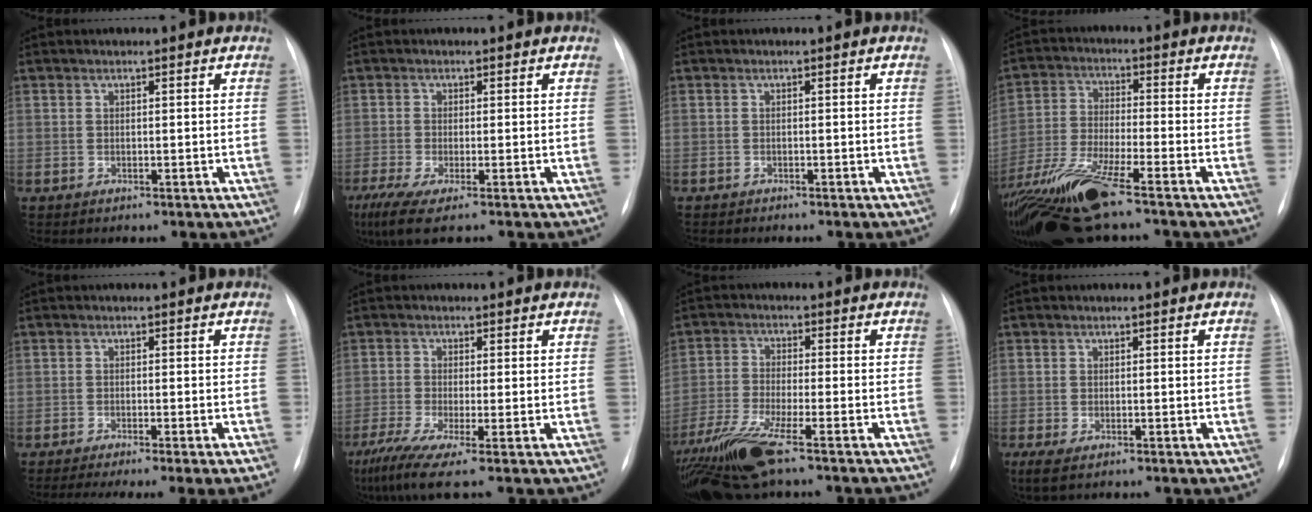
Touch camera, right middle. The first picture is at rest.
{"total": 6.4, "force": [-4.3, 0.7, 4.8], "torque": [-0.088, -0.021, -0.080]}
{"total": 1.2, "force": [-1.1, 0.2, 0.4], "torque": [-0.008, -0.003, -0.016]}
{"total": 15.6, "force": [-11.0, 2.0, 10.9], "torque": [-0.244, -0.032, -0.208]}
{"total": 9.4, "force": [-7.7, -1.0, 5.4], "torque": [-0.059, -0.021, -0.112]}
{"total": 7.8, "force": [-5.4, -0.4, 5.6], "torque": [-0.100, -0.030, -0.097]}
{"total": 12.8, "force": [-9.4, 0.6, 8.6], "torque": [-0.172, -0.033, -0.168]}
{"total": 3.9, "force": [-2.7, 1.0, 2.6], "torque": [-0.052, -0.015, -0.040]}